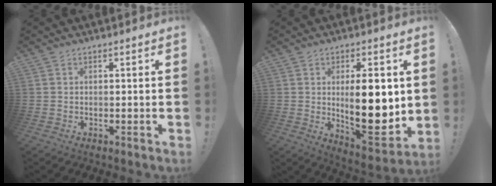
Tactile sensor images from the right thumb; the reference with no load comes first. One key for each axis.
{"total": 16.9, "fx": 1.4, "fy": 6.6, "fz": 15.5, "tx": -0.230, "ty": -0.023, "tz": 0.024}